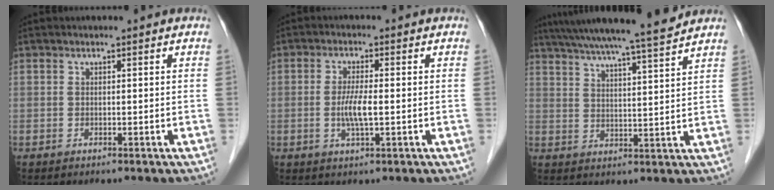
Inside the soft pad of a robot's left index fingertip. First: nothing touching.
{"total": 4.1, "force": [-0.6, 0.5, 4.0], "torque": [-0.082, -0.005, -0.012]}
{"total": 16.0, "force": [14.3, -0.7, 7.0], "torque": [-0.124, 0.005, 0.208]}